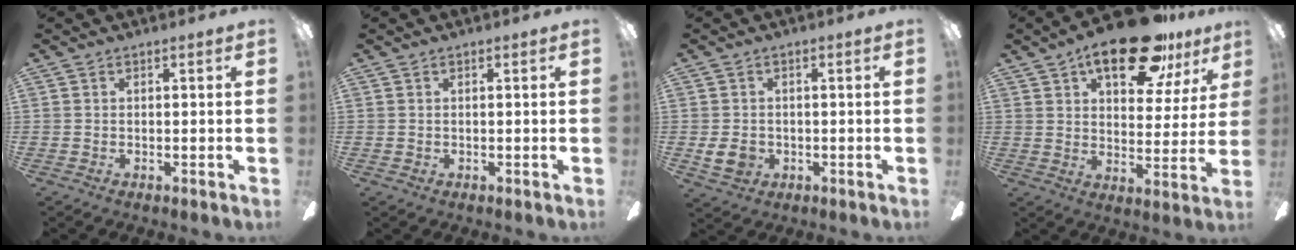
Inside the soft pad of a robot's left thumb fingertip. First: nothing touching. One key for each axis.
{"total": 0.5, "fx": 0.2, "fy": 0.5, "fz": 0.0, "tx": 0.001, "ty": 0.006, "tz": 0.001}
{"total": 5.0, "fx": -0.8, "fy": 4.1, "fz": 2.8, "tx": -0.060, "ty": 0.001, "tz": -0.016}
{"total": 19.7, "fx": 13.0, "fy": 8.3, "fz": 12.4, "tx": -0.173, "ty": -0.064, "tz": 0.212}